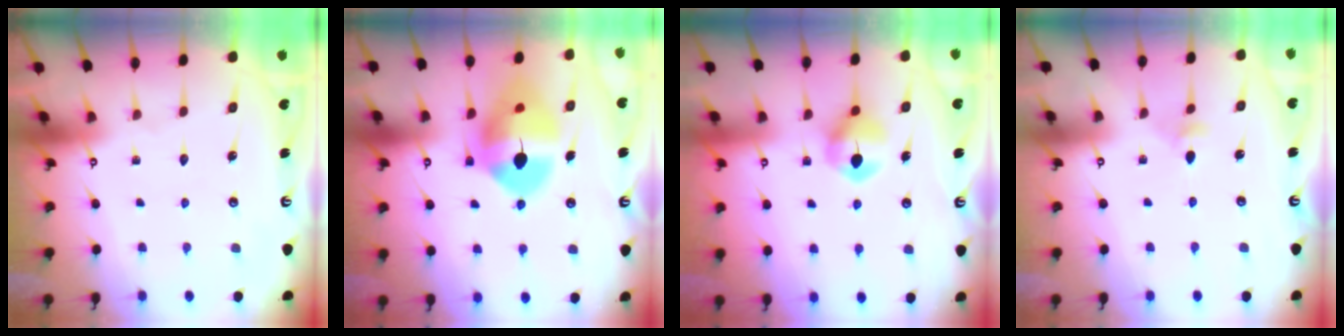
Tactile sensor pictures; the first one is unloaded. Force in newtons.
{"total": 14.9, "press": 14.8, "slide": 2.0}
{"total": 7.3, "press": 7.3, "slide": 0.4}
{"total": 3.5, "press": 3.4, "slide": 0.7}